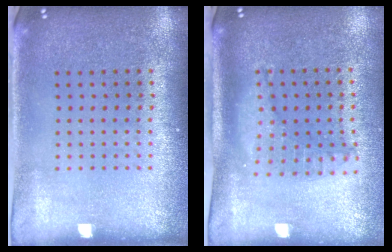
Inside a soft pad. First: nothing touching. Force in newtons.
{"total": 1.2, "press": 1.2, "slide": 0.2}